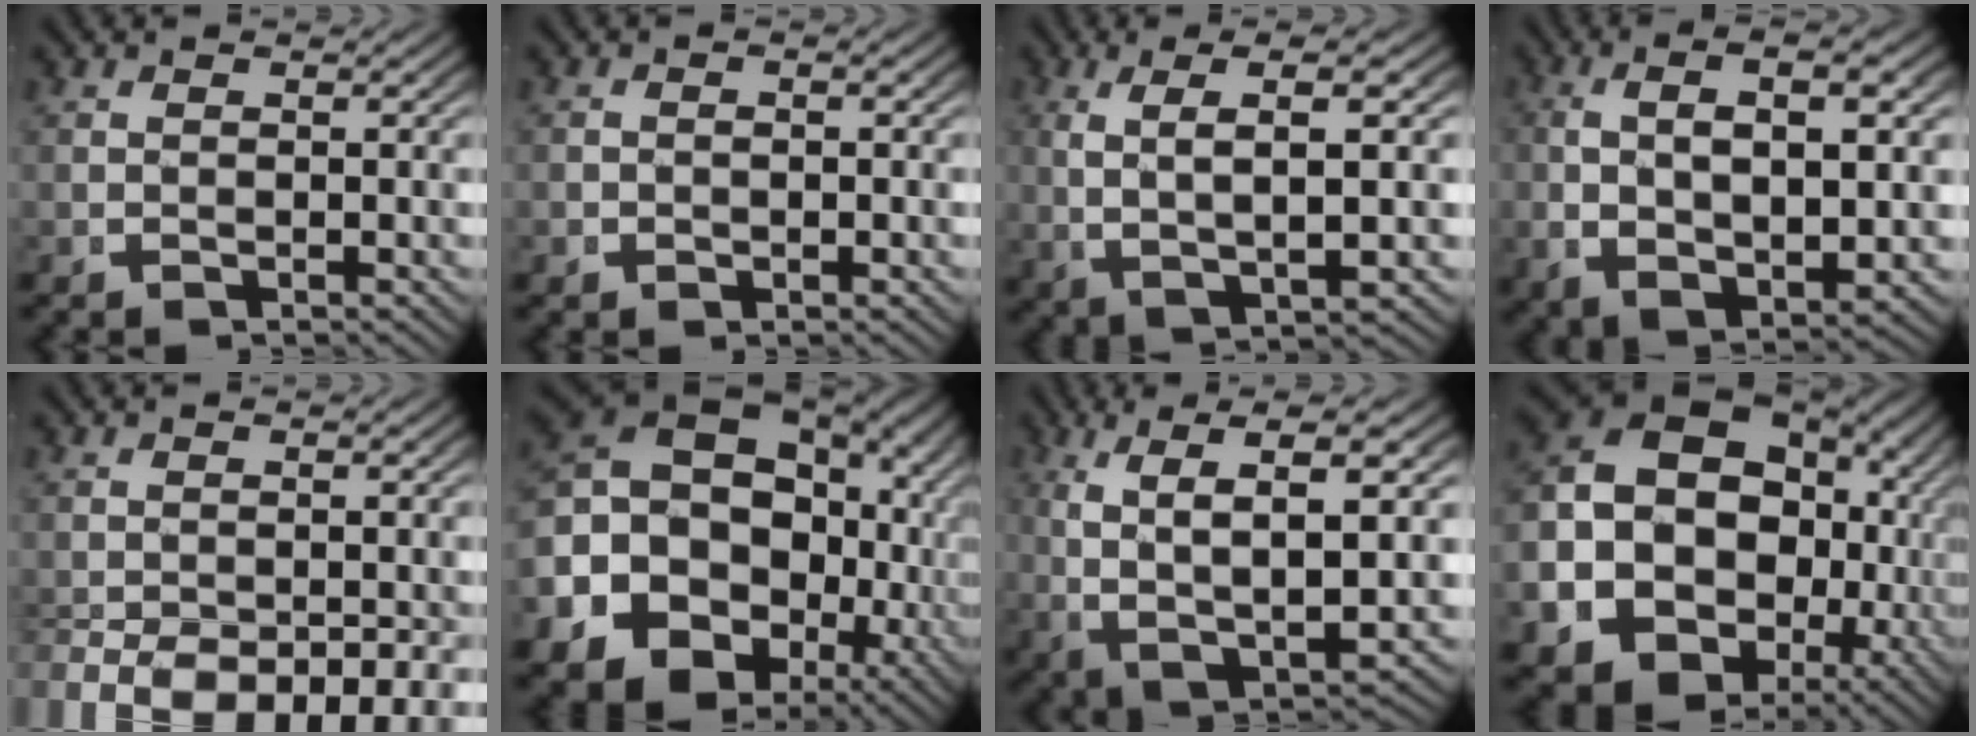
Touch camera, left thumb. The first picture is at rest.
{"total": 0.9, "force": [-0.3, 0.6, 0.5], "torque": [-0.012, -0.002, -0.005]}
{"total": 8.4, "force": [1.8, 3.5, 7.4], "torque": [-0.140, 0.009, 0.032]}
{"total": 8.3, "force": [0.7, 4.3, 7.1], "torque": [-0.142, -0.009, 0.026]}
{"total": 7.2, "force": [-5.1, 3.1, 3.9], "torque": [-0.071, -0.021, -0.067]}
{"total": 19.9, "force": [-2.9, 15.8, 11.7], "torque": [-0.264, -0.065, -0.031]}
{"total": 12.2, "force": [0.3, 7.1, 10.0], "torque": [-0.205, -0.033, 0.026]}
{"total": 20.7, "force": [-3.4, 17.2, 10.9], "torque": [-0.279, -0.086, -0.044]}